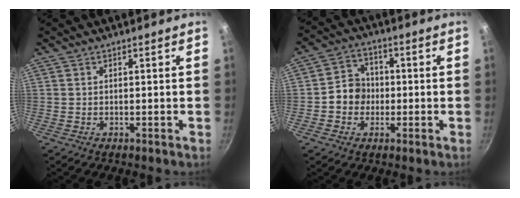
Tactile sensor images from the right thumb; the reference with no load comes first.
{"total": 6.8, "force": [-0.9, 6.1, 2.9], "torque": [-0.013, 0.018, -0.027]}